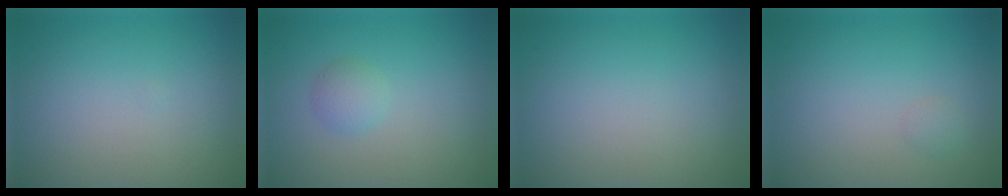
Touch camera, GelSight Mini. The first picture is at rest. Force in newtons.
{"total": 1.4, "press": 1.4, "slide": 0.0}
{"total": 0.0}
{"total": 0.6, "press": 0.6, "slide": 0.0}